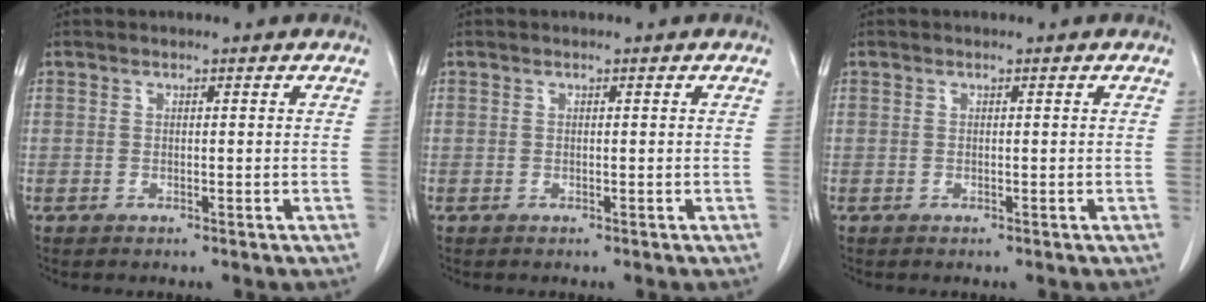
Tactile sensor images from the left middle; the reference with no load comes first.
{"total": 0.0}
{"total": 0.0}